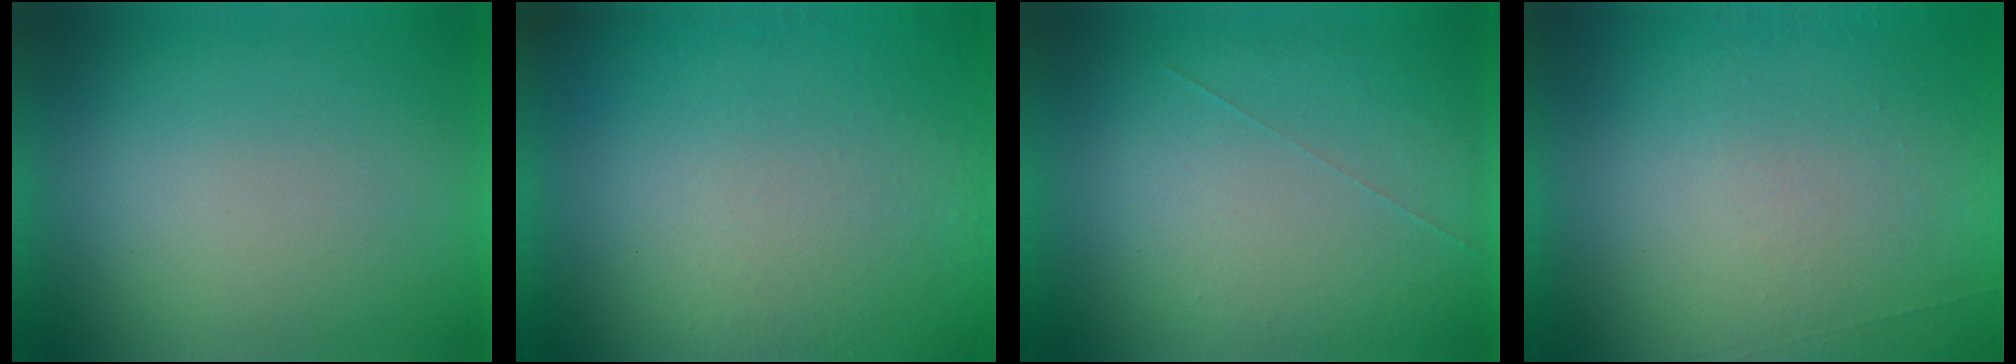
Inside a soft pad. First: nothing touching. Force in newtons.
{"total": 5.1}
{"total": 1.0}
{"total": 7.0}